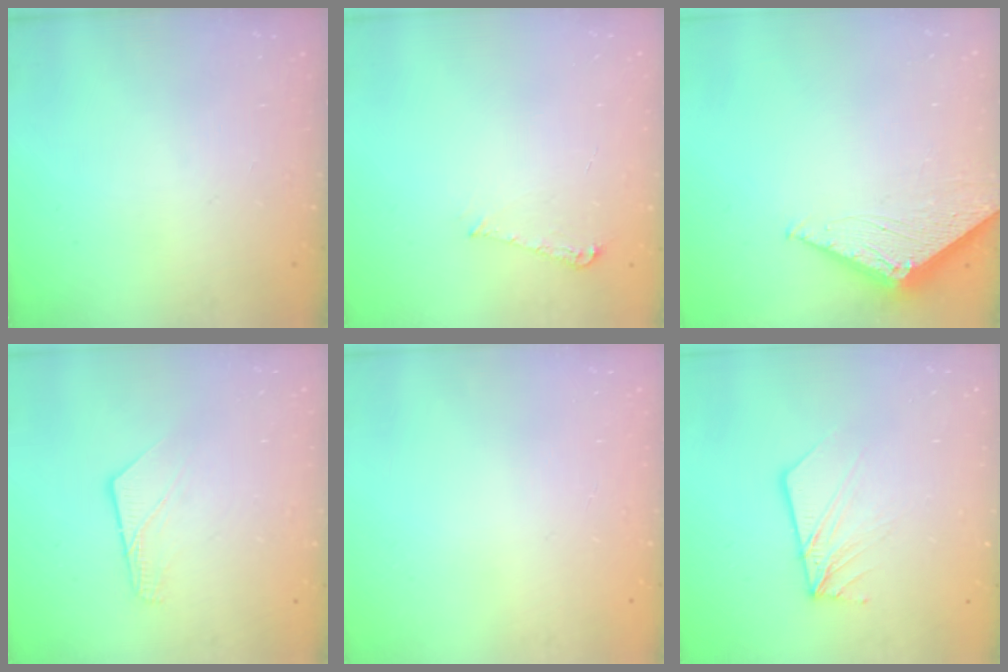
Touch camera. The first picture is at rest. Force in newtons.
{"total": 5.3, "press": 5.2, "slide": 0.5}
{"total": 4.0, "press": 4.0, "slide": 0.1}
{"total": 7.2, "press": 7.2, "slide": 0.9}
{"total": 0.0}
{"total": 9.3, "press": 9.2, "slide": 1.3}